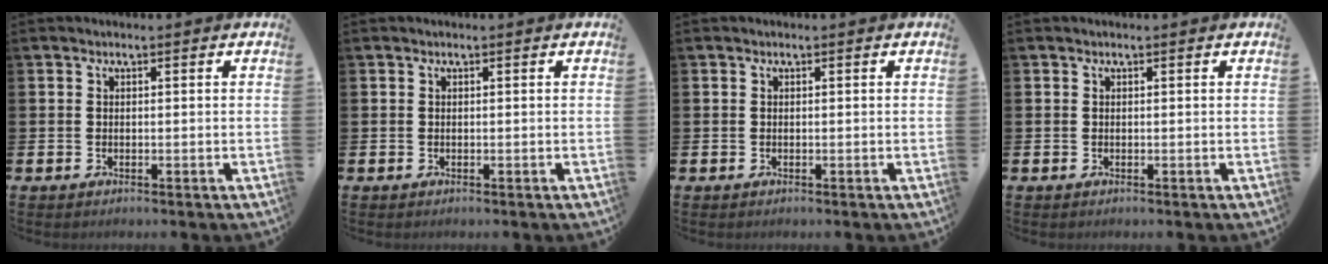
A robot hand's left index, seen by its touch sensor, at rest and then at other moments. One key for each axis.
{"total": 0.0}
{"total": 0.0}
{"total": 0.0}